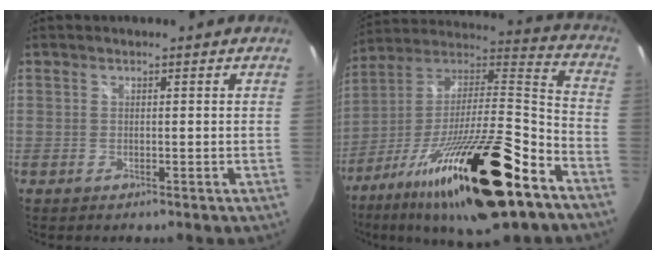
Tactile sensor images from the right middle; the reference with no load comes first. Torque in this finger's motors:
{"motor_torque": [1.28, -0.86, 1.05, 0.21]}